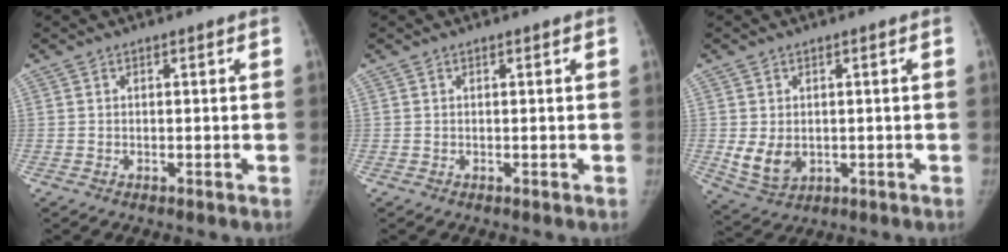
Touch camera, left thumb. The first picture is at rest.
{"total": 0.0}
{"total": 5.9, "force": [-0.3, 4.5, 3.9], "torque": [-0.058, -0.013, 0.011]}